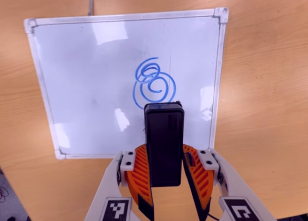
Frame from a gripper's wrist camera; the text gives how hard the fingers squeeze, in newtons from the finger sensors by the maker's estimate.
{"total": 5.8, "left": 5.8, "right": 5.8}